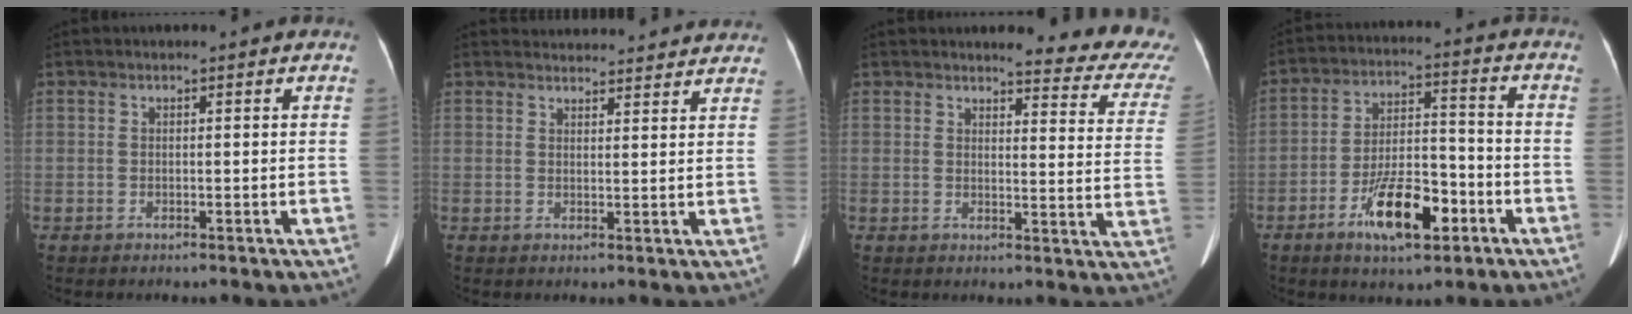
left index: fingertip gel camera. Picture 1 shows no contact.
{"total": 12.9, "force": [12.4, 2.3, 2.4], "torque": [-0.013, 0.024, 0.137]}
{"total": 12.3, "force": [11.5, 1.5, 4.1], "torque": [-0.025, -0.062, 0.099]}
{"total": 11.2, "force": [-5.6, 3.9, 8.8], "torque": [-0.165, 0.007, -0.092]}